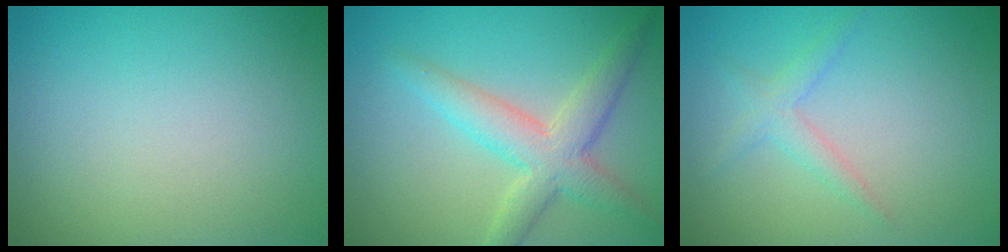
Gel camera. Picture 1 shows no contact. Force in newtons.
{"total": 4.5, "press": 4.5, "slide": 0.2}
{"total": 1.7, "press": 1.7, "slide": 0.1}